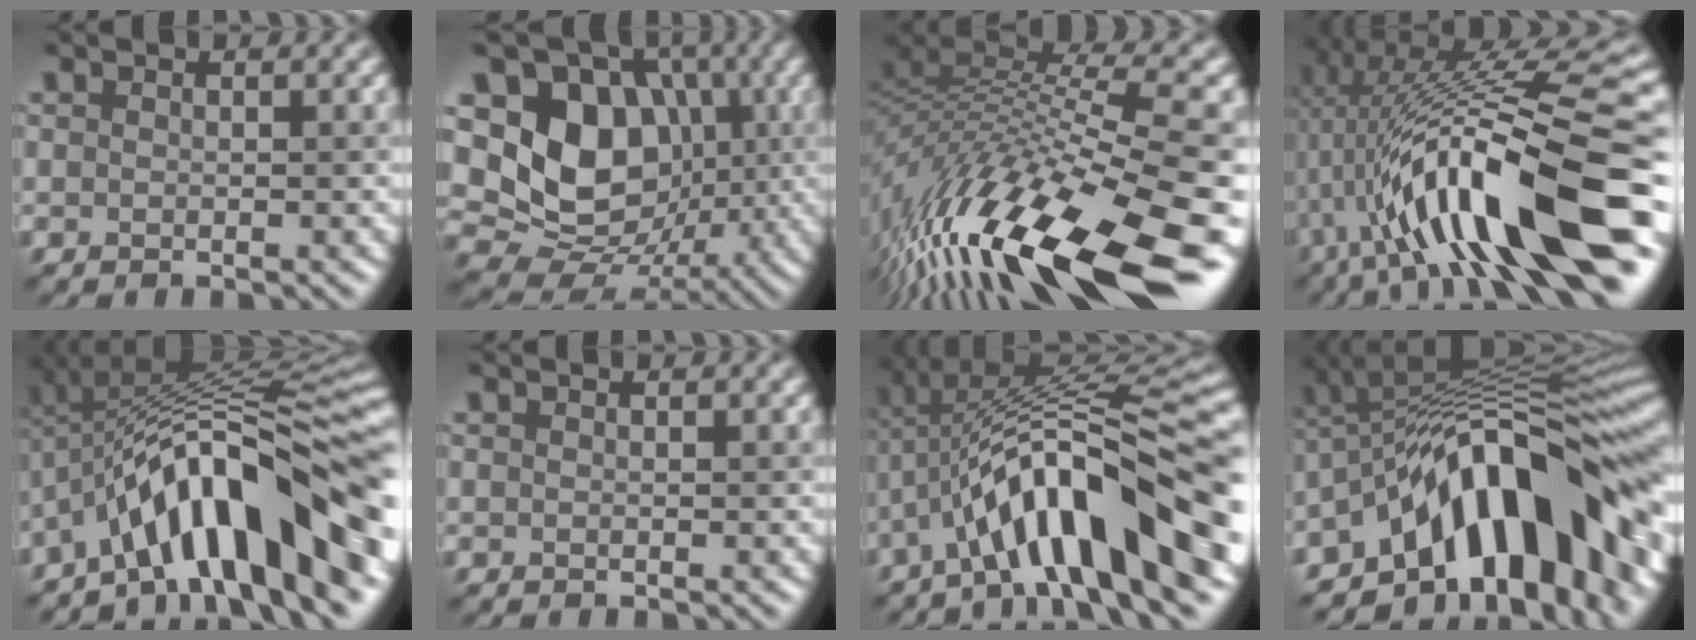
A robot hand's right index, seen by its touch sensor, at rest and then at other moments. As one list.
[{"total": 11.9, "force": [1.0, 9.5, 7.1], "torque": [-0.116, -0.002, 0.000]}, {"total": 15.7, "force": [-6.7, 3.8, 13.7], "torque": [-0.263, 0.021, -0.119]}, {"total": 15.0, "force": [-1.9, 4.0, 14.3], "torque": [-0.223, 0.026, -0.029]}, {"total": 13.2, "force": [-4.9, 4.0, 11.6], "torque": [-0.169, 0.024, -0.084]}, {"total": 0.0}, {"total": 13.4, "force": [-3.4, 3.5, 12.5], "torque": [-0.196, 0.028, -0.053]}, {"total": 15.6, "force": [-5.0, 6.9, 13.1], "torque": [-0.147, 0.039, -0.096]}]